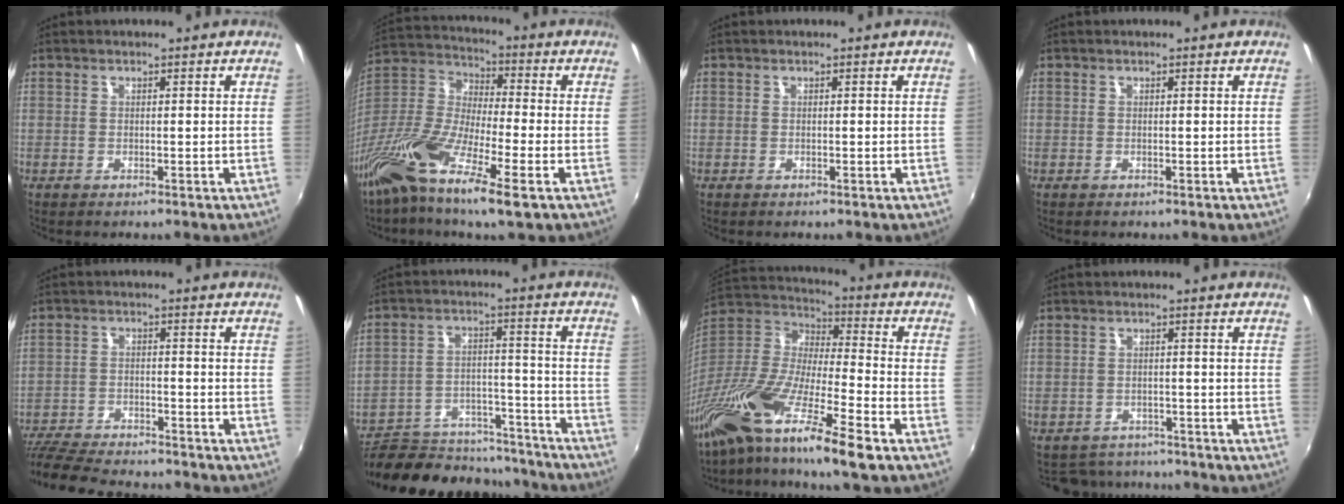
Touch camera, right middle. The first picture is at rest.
{"total": 18.0, "force": [-10.1, 4.1, 14.3], "torque": [-0.301, -0.030, -0.209]}
{"total": 0.0}
{"total": 0.0}
{"total": 16.2, "force": [-14.2, 3.6, 6.7], "torque": [-0.155, -0.026, -0.232]}
{"total": 24.9, "force": [-21.5, 8.6, 9.1], "torque": [-0.181, 0.012, -0.294]}
{"total": 22.0, "force": [-14.9, 2.8, 15.9], "torque": [-0.297, -0.040, -0.283]}
{"total": 7.3, "force": [-6.4, 3.2, 1.1], "torque": [-0.037, 0.000, -0.093]}